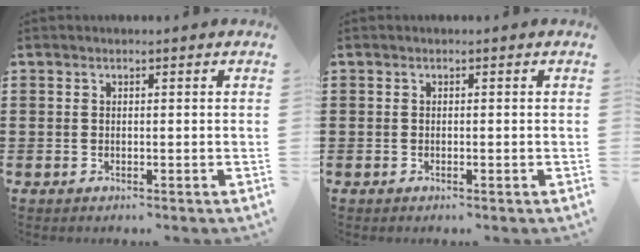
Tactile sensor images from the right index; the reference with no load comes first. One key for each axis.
{"total": 0.0}